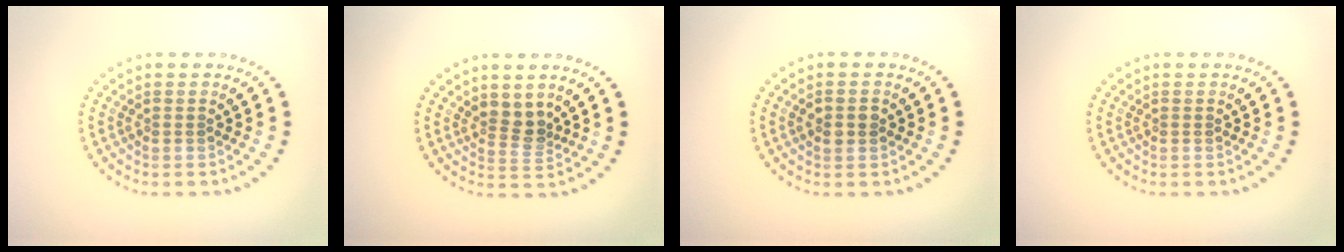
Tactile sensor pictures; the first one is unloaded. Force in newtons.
{"total": 2.2, "press": 1.7, "slide": 1.5}
{"total": 2.0, "press": 2.0, "slide": 0.1}
{"total": 0.0}